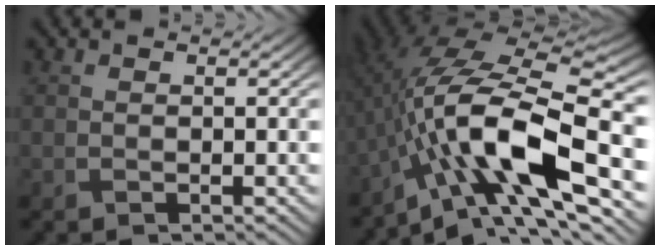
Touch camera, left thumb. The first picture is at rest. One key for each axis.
{"total": 15.7, "fx": -5.1, "fy": 5.9, "fz": 13.6, "tx": -0.252, "ty": 0.007, "tz": -0.095}